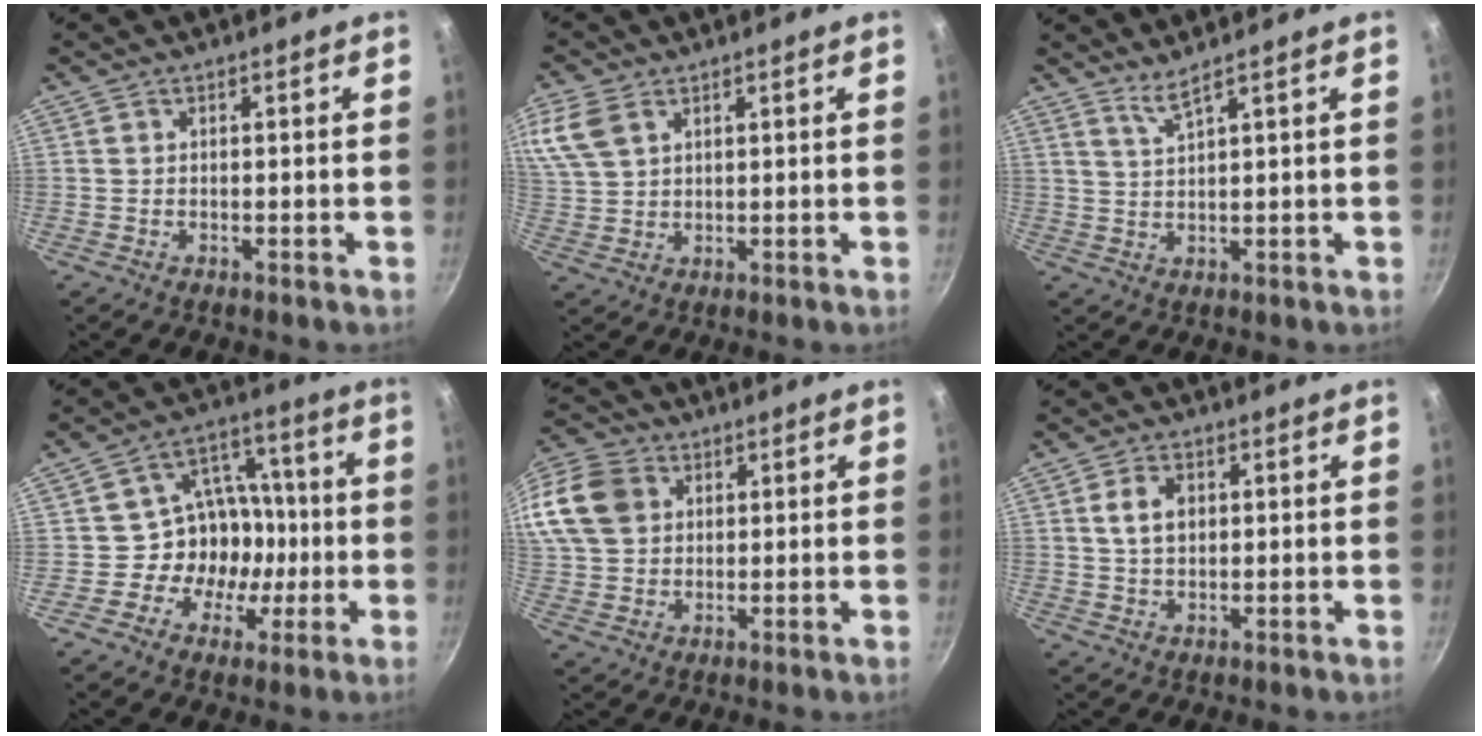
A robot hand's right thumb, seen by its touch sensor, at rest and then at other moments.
{"total": 9.3, "force": [4.5, 6.0, 5.6], "torque": [-0.122, 0.008, 0.094]}
{"total": 2.9, "force": [2.2, -0.5, 1.8], "torque": [-0.039, -0.022, 0.046]}
{"total": 12.7, "force": [-2.2, 11.2, 5.5], "torque": [-0.032, 0.039, -0.044]}
{"total": 23.8, "force": [7.1, 19.0, 12.5], "torque": [-0.312, 0.053, 0.132]}
{"total": 5.1, "force": [1.2, 3.5, 3.5], "torque": [-0.050, 0.001, 0.022]}